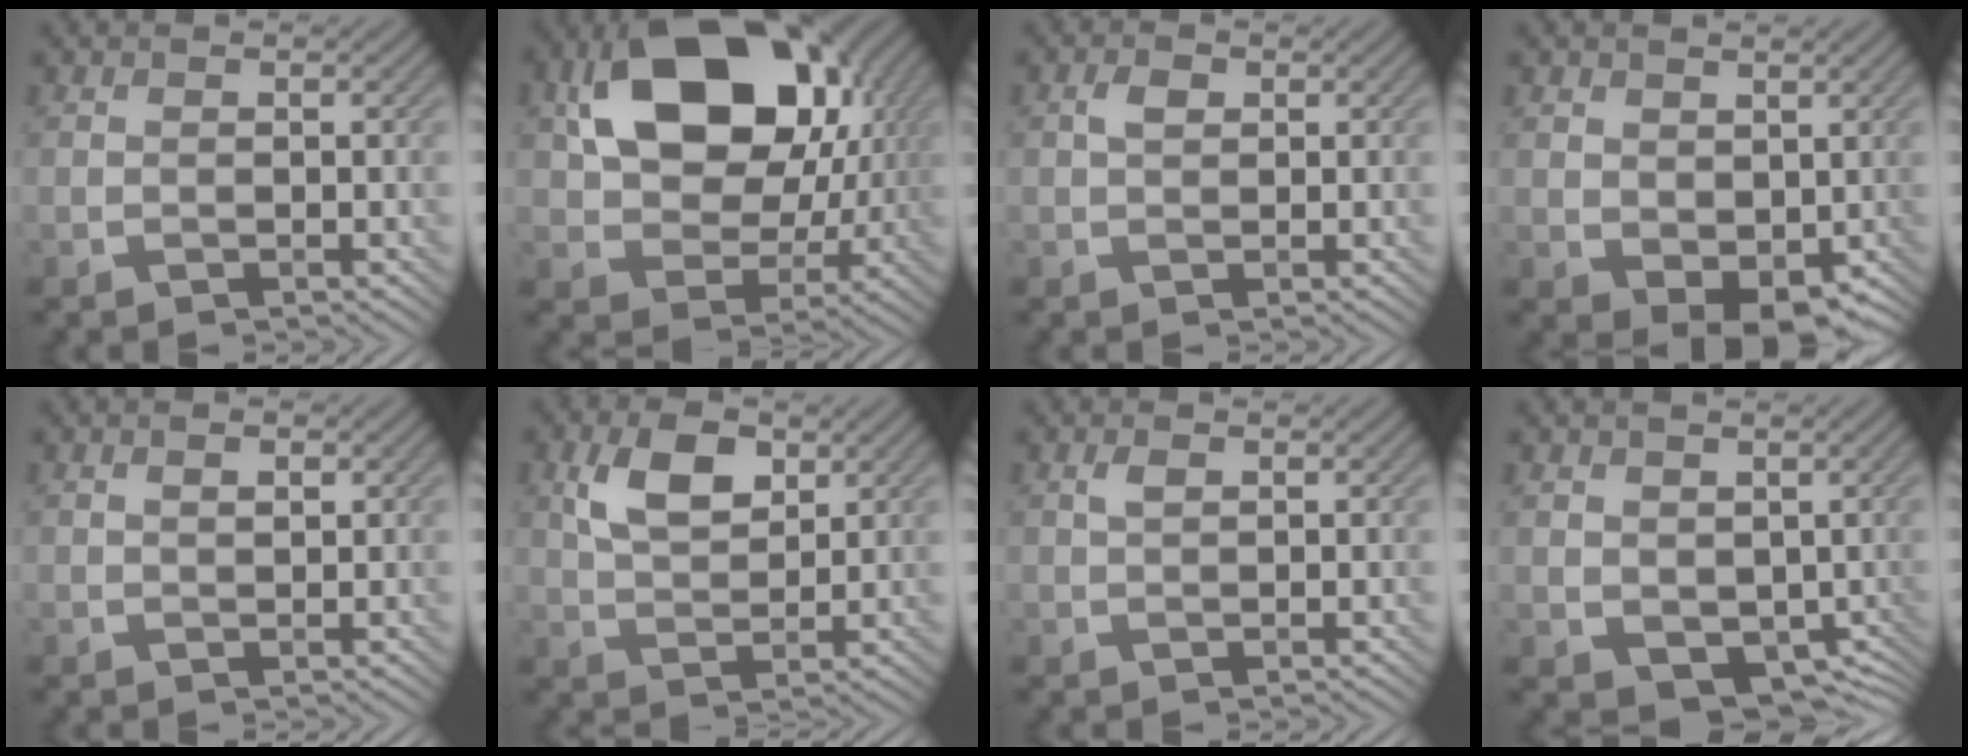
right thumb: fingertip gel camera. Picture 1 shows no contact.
{"total": 16.3, "force": [4.3, 11.5, 10.7], "torque": [-0.184, 0.009, 0.080]}
{"total": 1.7, "force": [0.5, 1.1, 1.2], "torque": [-0.022, 0.004, 0.005]}
{"total": 4.7, "force": [0.8, 3.4, 3.1], "torque": [-0.063, -0.015, 0.018]}
{"total": 1.3, "force": [0.6, 0.7, 1.0], "torque": [-0.015, 0.000, 0.011]}
{"total": 6.3, "force": [2.6, 3.6, 4.5], "torque": [-0.091, 0.002, 0.046]}
{"total": 1.2, "force": [0.5, 0.6, 0.9], "torque": [-0.020, 0.001, 0.010]}
{"total": 4.9, "force": [0.3, 4.1, 2.7], "torque": [-0.063, -0.029, 0.009]}